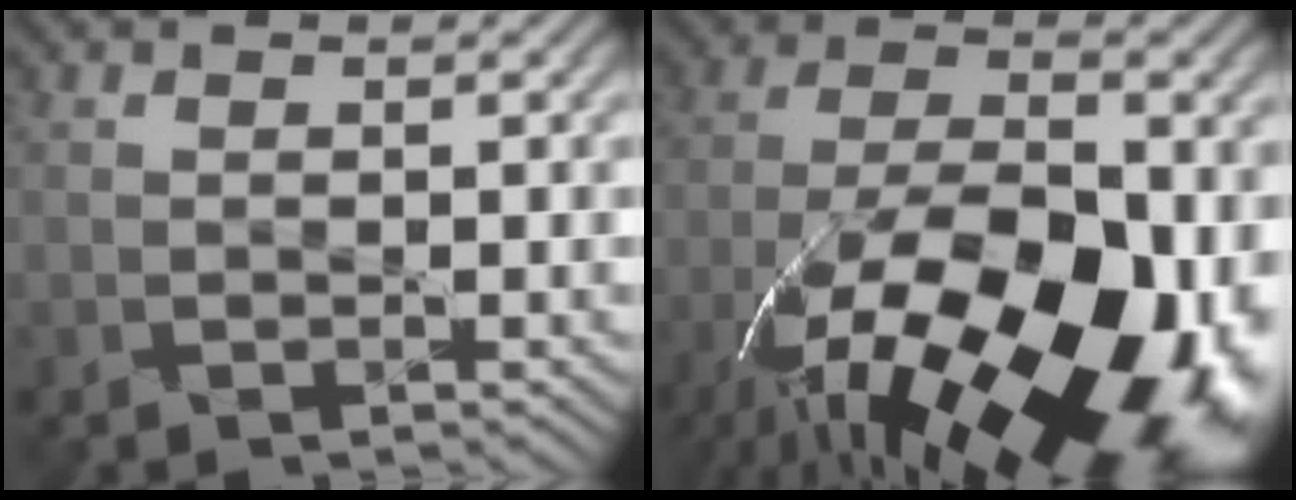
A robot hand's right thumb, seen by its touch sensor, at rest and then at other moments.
{"total": 22.6, "force": [-10.5, 10.2, 17.3], "torque": [-0.267, -0.058, -0.147]}